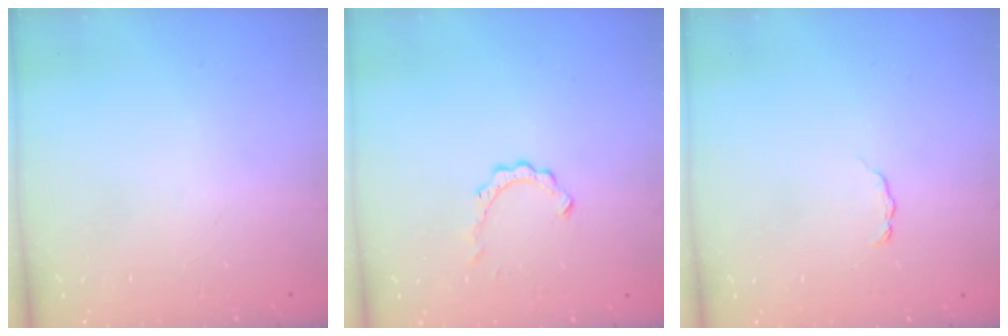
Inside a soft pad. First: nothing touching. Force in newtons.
{"total": 2.0, "press": 2.0, "slide": 0.2}
{"total": 3.7, "press": 3.6, "slide": 0.4}